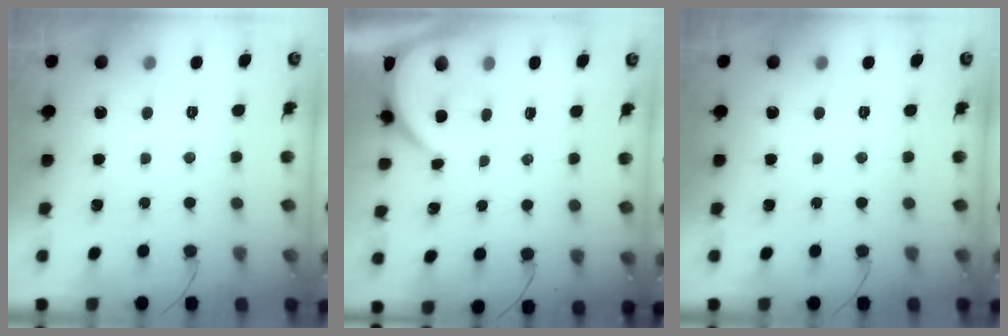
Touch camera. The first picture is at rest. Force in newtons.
{"total": 3.4, "press": 3.4, "slide": 0.5}
{"total": 0.0}